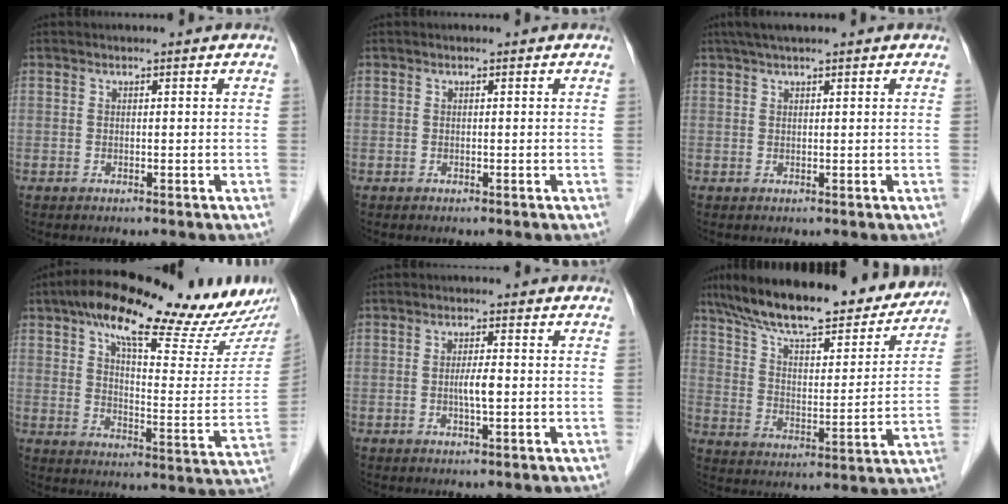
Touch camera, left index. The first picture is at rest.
{"total": 0.0}
{"total": 3.8, "force": [3.0, 0.2, 2.3], "torque": [-0.036, 0.030, 0.054]}
{"total": 22.0, "force": [16.8, 4.5, 13.5], "torque": [-0.194, 0.016, 0.230]}
{"total": 2.5, "force": [-0.3, 0.3, 2.5], "torque": [-0.048, 0.000, -0.005]}
{"total": 24.2, "force": [20.5, 5.7, 11.7], "torque": [-0.189, 0.007, 0.297]}